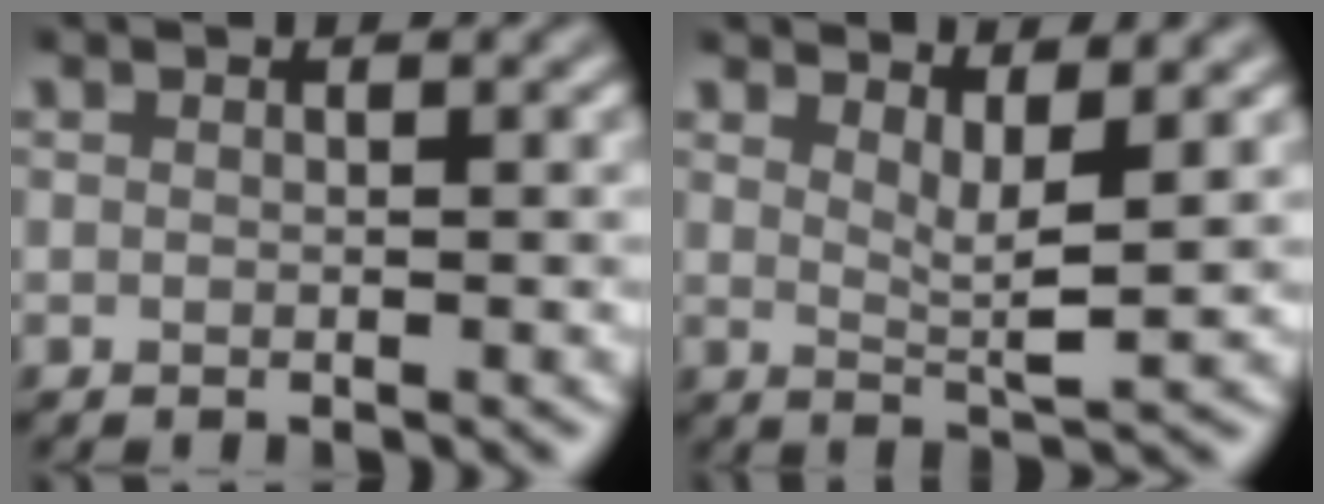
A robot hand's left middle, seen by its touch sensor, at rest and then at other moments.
{"total": 3.1, "force": [1.7, 0.7, 2.5], "torque": [-0.036, -0.011, 0.029]}